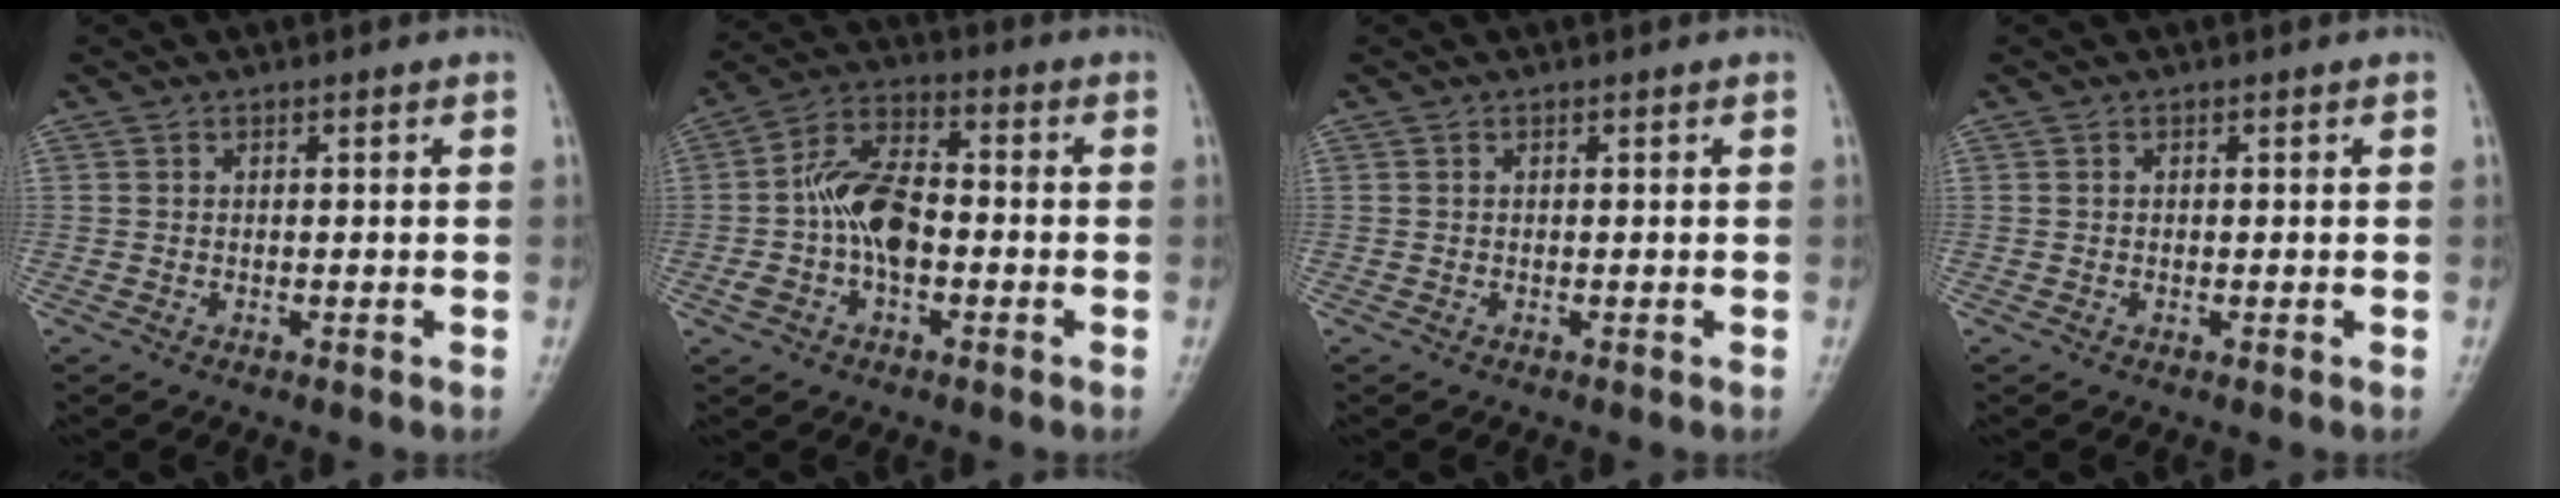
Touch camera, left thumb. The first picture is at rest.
{"total": 11.3, "force": [-1.4, 6.4, 9.2], "torque": [-0.166, 0.035, -0.034]}
{"total": 0.0}
{"total": 0.0}